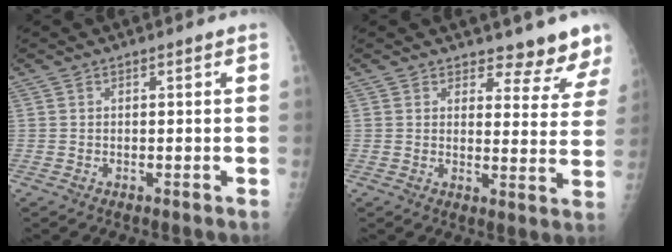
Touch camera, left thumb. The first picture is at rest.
{"total": 8.1, "force": [7.5, 2.7, 1.4], "torque": [0.018, -0.061, 0.073]}